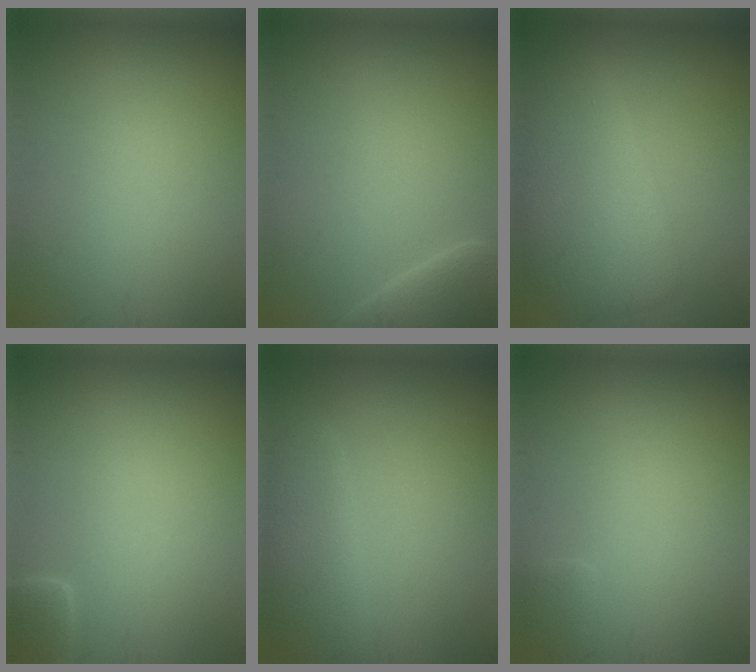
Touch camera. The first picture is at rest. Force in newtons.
{"total": 4.4, "press": 4.4, "slide": 0.5}
{"total": 6.3, "press": 6.3, "slide": 0.3}
{"total": 1.9, "press": 1.9, "slide": 0.2}
{"total": 2.7, "press": 2.7, "slide": 0.0}
{"total": 0.7, "press": 0.7, "slide": 0.1}